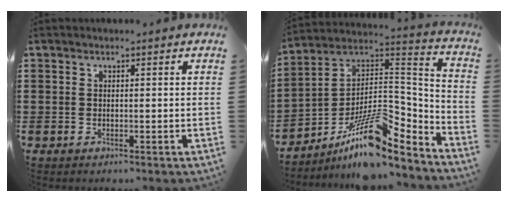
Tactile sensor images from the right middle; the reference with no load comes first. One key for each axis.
{"total": 13.4, "fx": -8.2, "fy": 3.6, "fz": 9.9, "tx": -0.193, "ty": -0.005, "tz": -0.160}